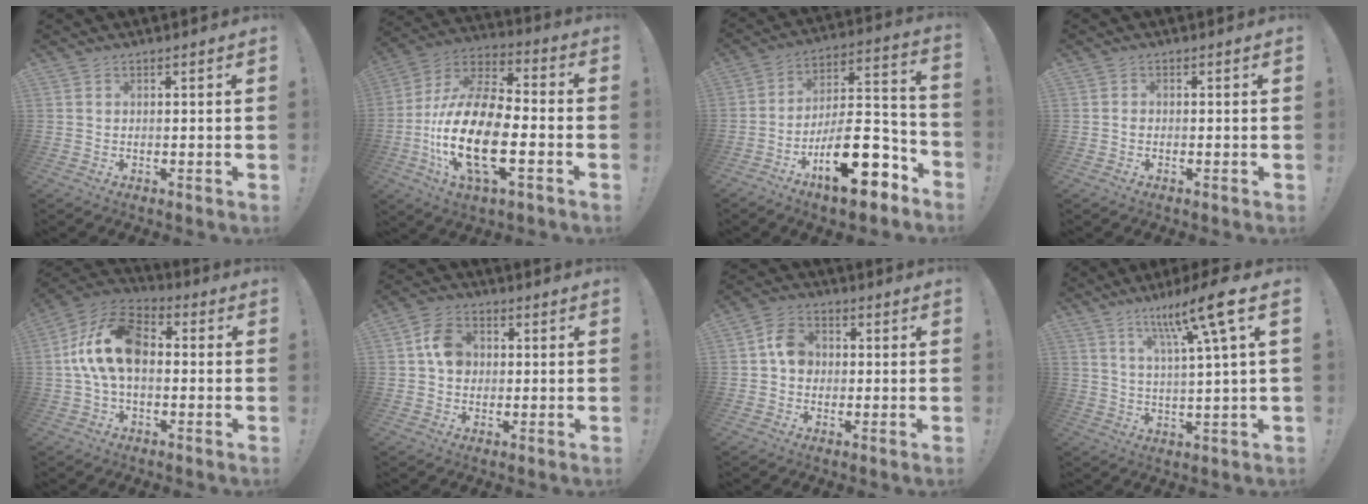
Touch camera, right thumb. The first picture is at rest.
{"total": 24.0, "force": [-6.5, 11.2, 20.2], "torque": [-0.414, 0.027, -0.107]}
{"total": 22.3, "force": [-10.9, 9.3, 17.1], "torque": [-0.253, 0.068, -0.170]}
{"total": 0.8, "force": [-0.6, 0.4, 0.4], "torque": [-0.013, 0.005, -0.010]}
{"total": 16.7, "force": [1.3, 10.2, 13.1], "torque": [-0.240, 0.015, 0.028]}
{"total": 8.2, "force": [0.9, 6.7, 4.7], "torque": [-0.068, 0.017, 0.021]}
{"total": 7.4, "force": [0.2, 6.1, 4.2], "torque": [-0.056, 0.016, 0.006]}
{"total": 12.9, "force": [6.5, 0.3, 11.1], "torque": [-0.187, -0.030, 0.091]}